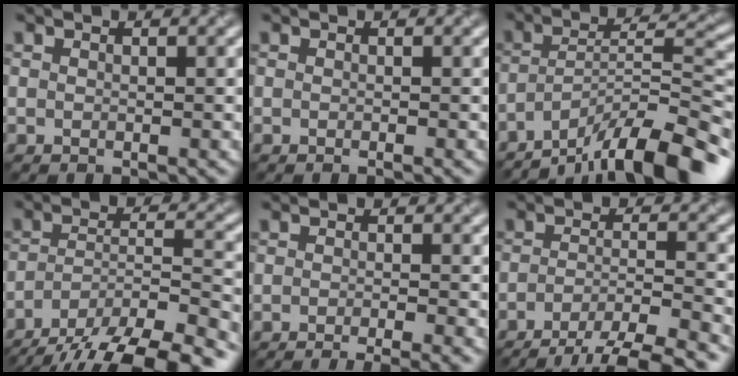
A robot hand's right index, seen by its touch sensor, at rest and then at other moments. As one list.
[{"total": 0.6, "force": [-0.3, 0.1, 0.4], "torque": [-0.004, -0.005, -0.007]}, {"total": 13.1, "force": [-10.2, 3.1, 7.6], "torque": [-0.120, 0.026, -0.170]}, {"total": 15.7, "force": [-13.0, 4.9, 7.4], "torque": [-0.140, -0.020, -0.183]}, {"total": 5.4, "force": [-3.6, 1.5, 3.7], "torque": [-0.033, -0.006, -0.044]}, {"total": 8.1, "force": [-6.2, 2.1, 4.7], "torque": [-0.069, -0.013, -0.094]}]